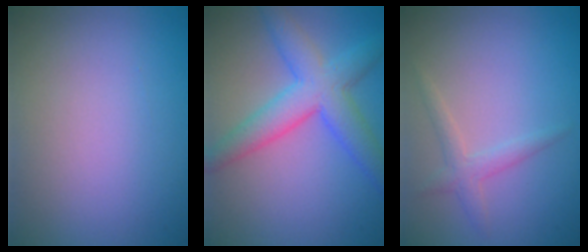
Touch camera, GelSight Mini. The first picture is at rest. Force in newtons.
{"total": 6.0, "press": 6.0, "slide": 0.2}
{"total": 1.8, "press": 1.8, "slide": 0.1}